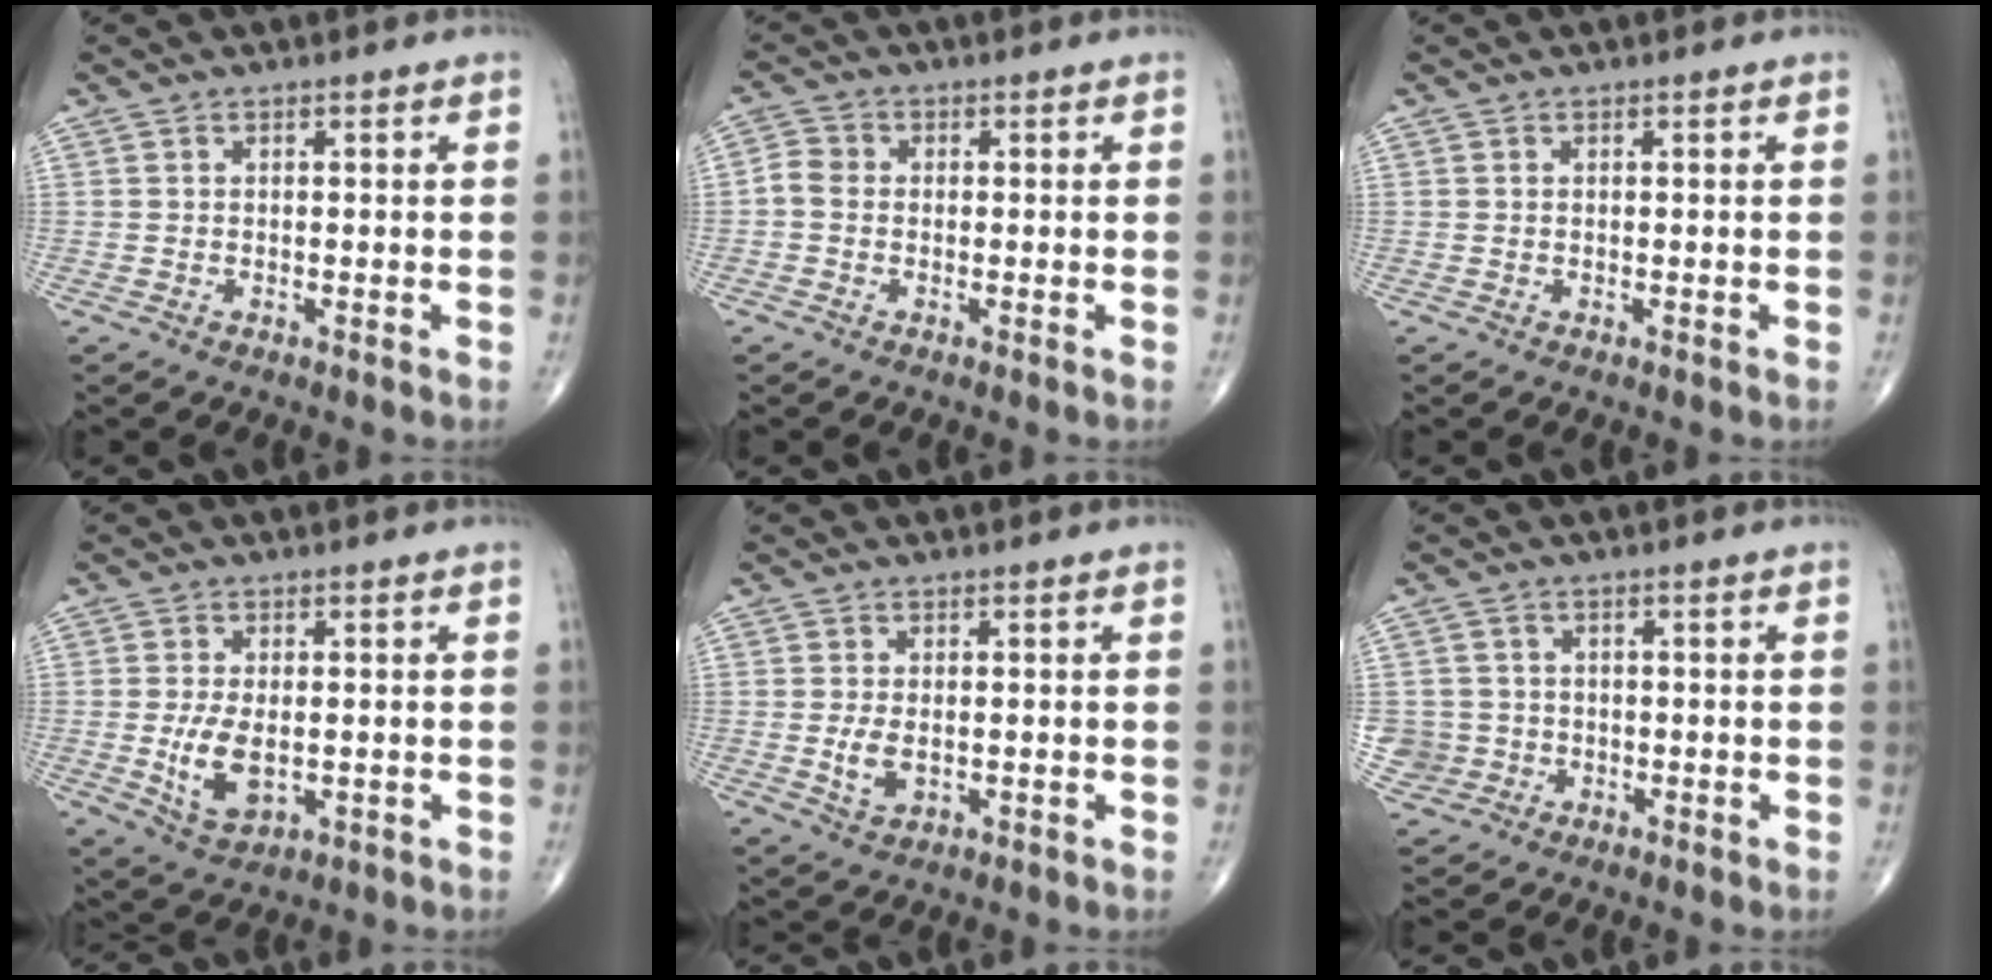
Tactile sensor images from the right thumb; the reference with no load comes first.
{"total": 2.9, "force": [-0.5, 2.4, 1.6], "torque": [-0.024, 0.007, -0.019]}
{"total": 0.0}
{"total": 7.4, "force": [-0.8, 4.0, 6.1], "torque": [-0.109, -0.011, -0.004]}
{"total": 3.7, "force": [-0.3, 2.2, 3.0], "torque": [-0.055, -0.006, 0.000]}
{"total": 4.5, "force": [-0.5, 4.4, 0.0], "torque": [0.020, 0.011, -0.009]}